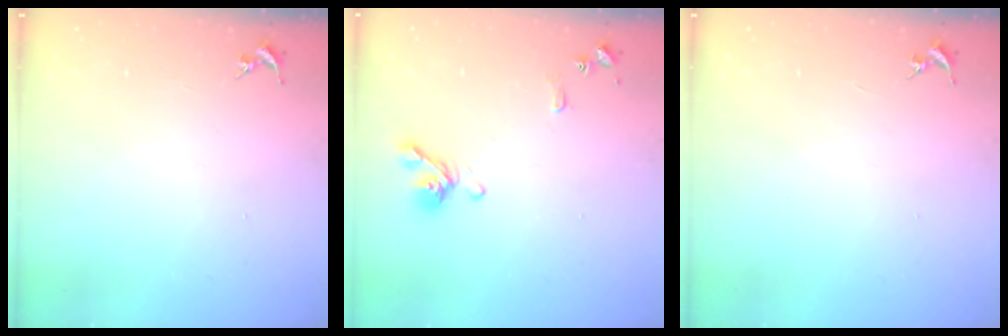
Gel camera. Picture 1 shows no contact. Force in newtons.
{"total": 10.1, "press": 10.0, "slide": 1.4}
{"total": 0.0}